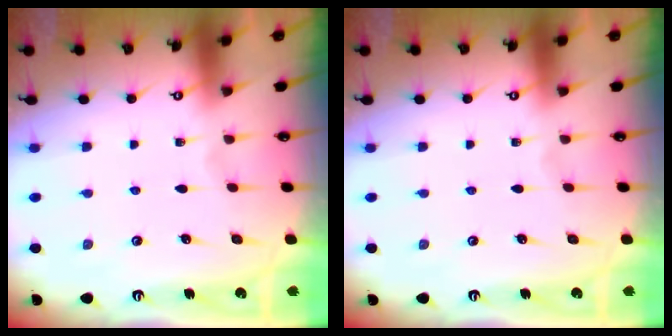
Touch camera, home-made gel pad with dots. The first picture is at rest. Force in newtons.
{"total": 0.0}